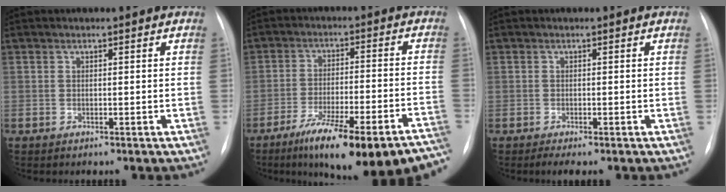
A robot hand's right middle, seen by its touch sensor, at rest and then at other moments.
{"total": 21.5, "force": [-16.5, 3.0, 13.5], "torque": [-0.143, 0.007, -0.239]}
{"total": 1.9, "force": [-1.4, 0.6, 1.1], "torque": [-0.021, -0.005, -0.019]}